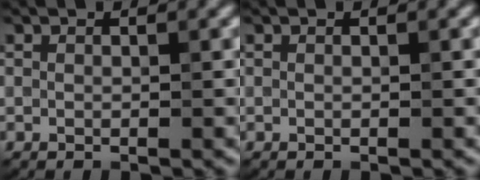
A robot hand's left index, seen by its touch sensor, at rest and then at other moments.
{"total": 0.0}